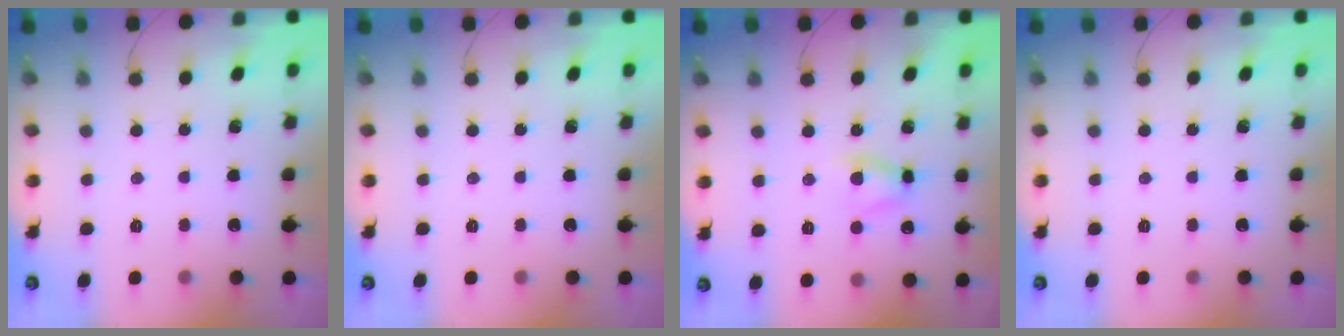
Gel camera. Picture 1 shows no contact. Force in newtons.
{"total": 0.0}
{"total": 5.2, "press": 5.1, "slide": 0.6}
{"total": 0.0}